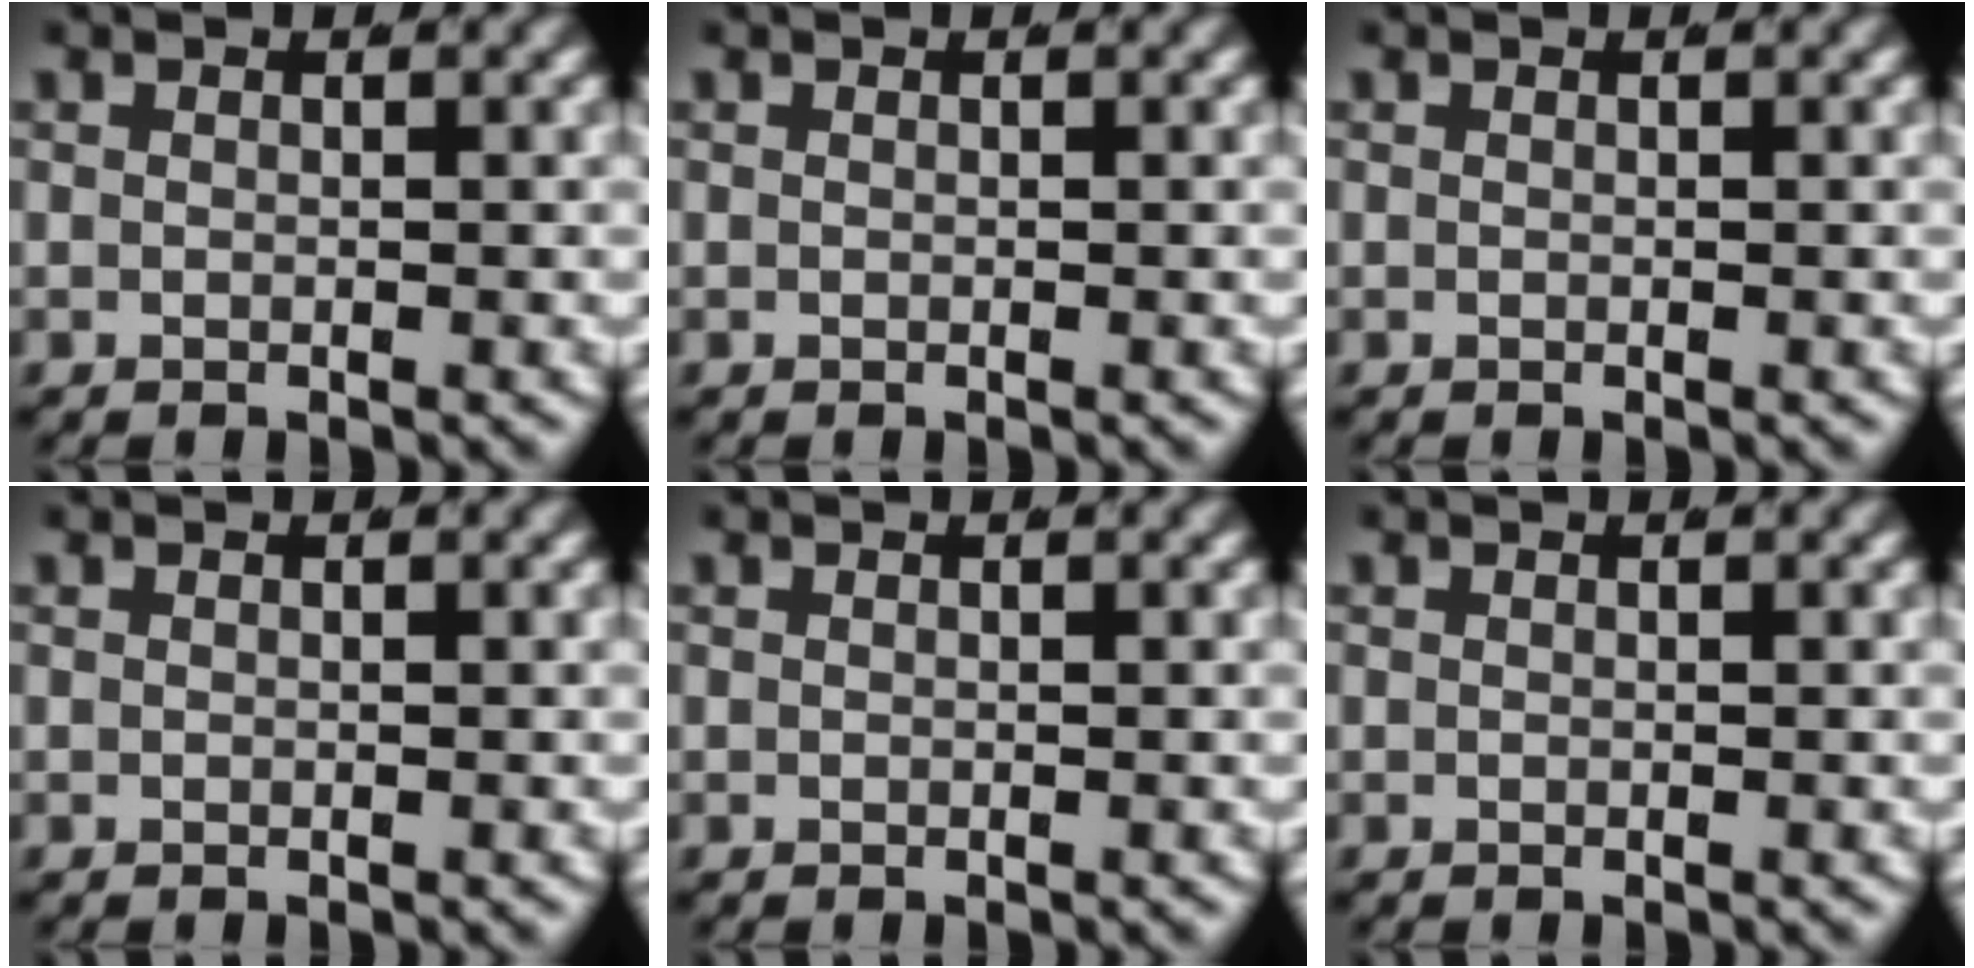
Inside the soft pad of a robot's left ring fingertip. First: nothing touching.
{"total": 0.0}
{"total": 0.0}
{"total": 0.0}
{"total": 0.0}
{"total": 0.0}